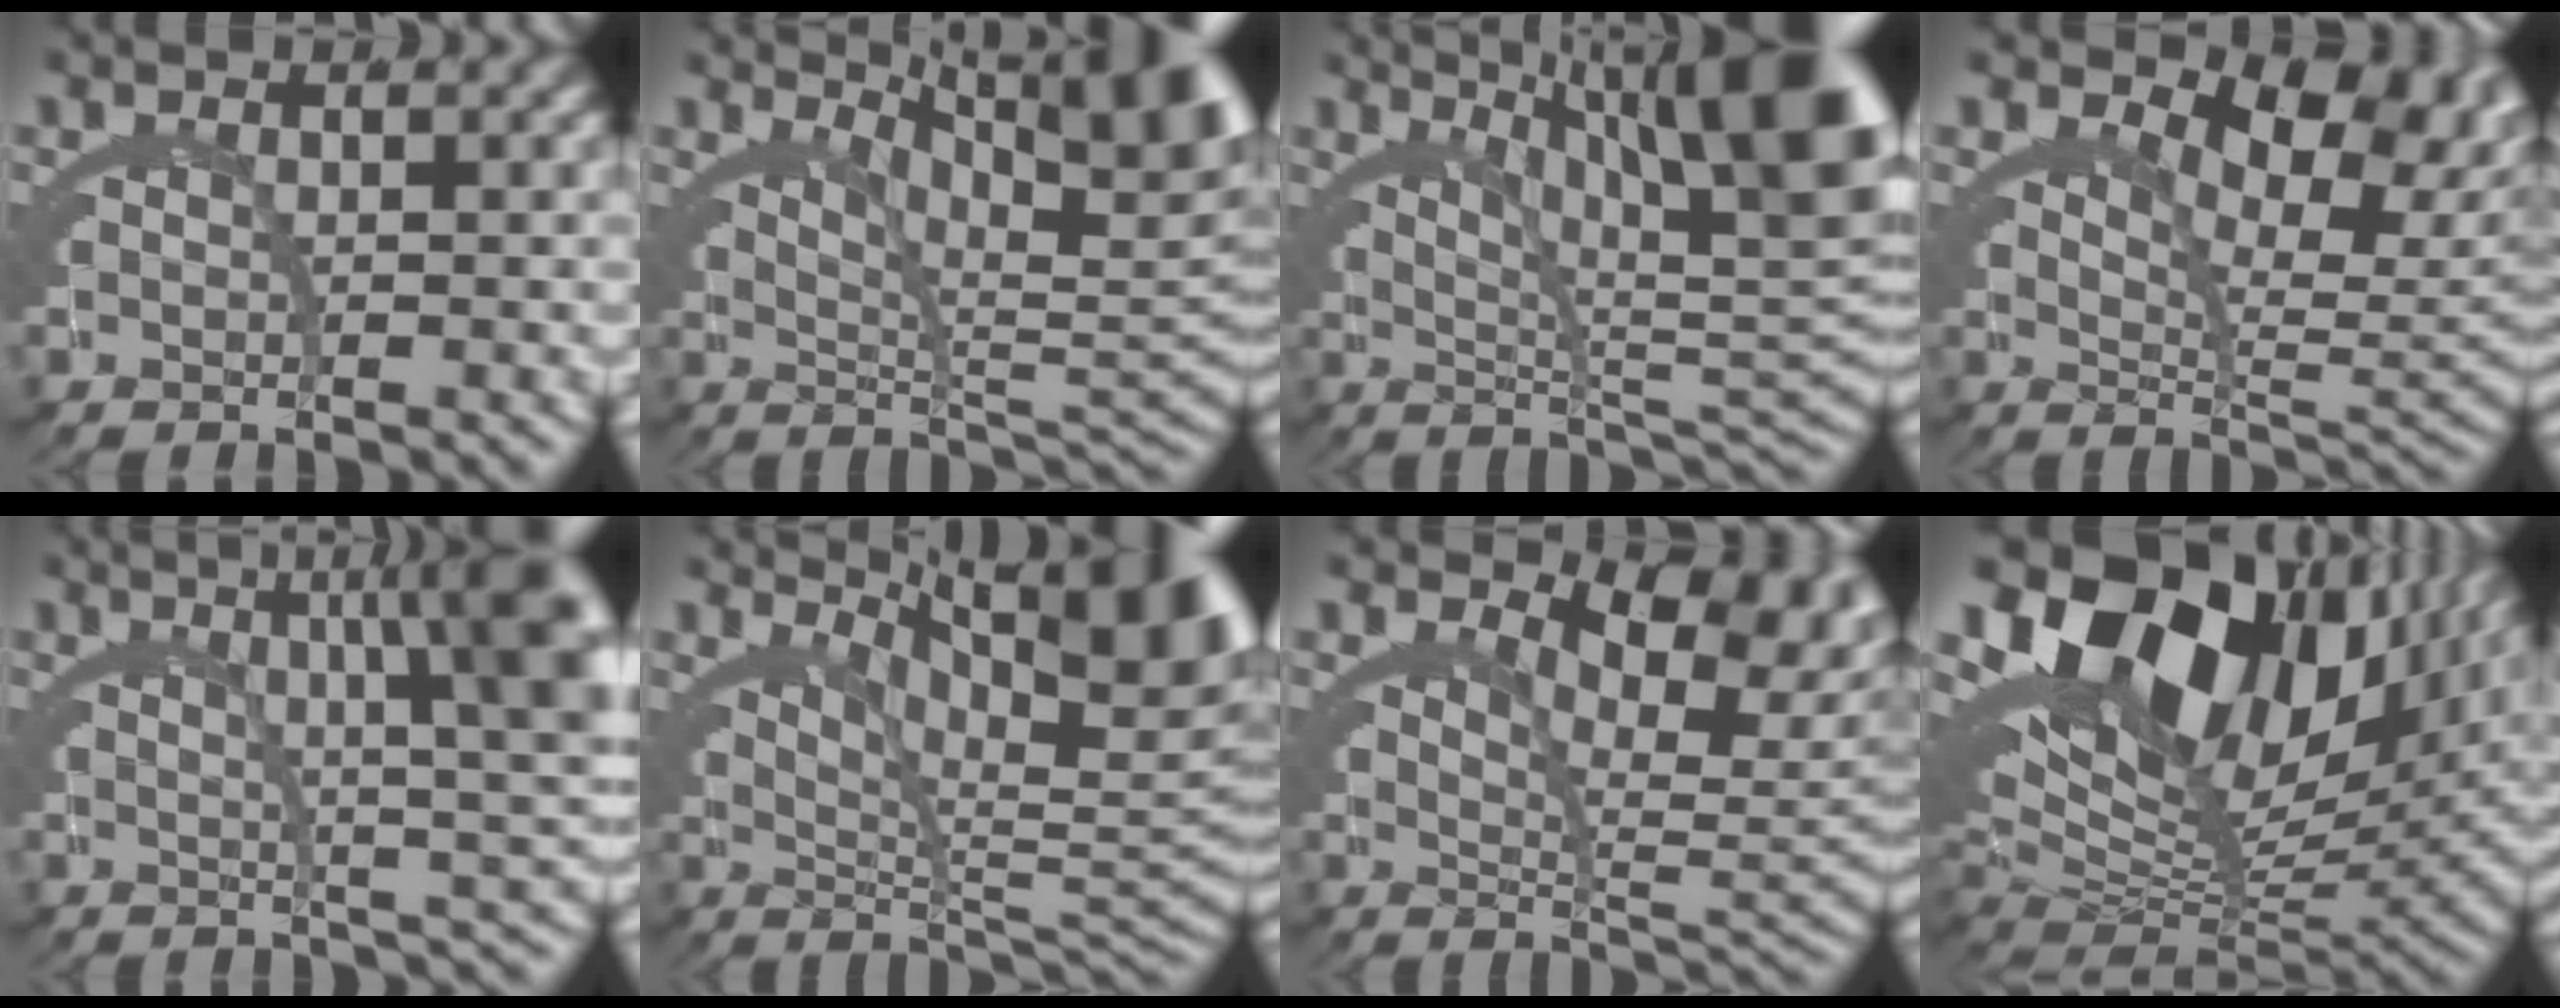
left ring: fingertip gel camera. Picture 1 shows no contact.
{"total": 10.1, "force": [4.2, 2.9, 8.7], "torque": [-0.083, 0.008, 0.058]}
{"total": 12.3, "force": [4.3, 4.0, 10.8], "torque": [-0.096, 0.017, 0.054]}
{"total": 9.4, "force": [3.4, 4.3, 7.7], "torque": [-0.091, -0.004, 0.054]}
{"total": 11.9, "force": [4.3, 3.9, 10.4], "torque": [-0.083, 0.026, 0.051]}
{"total": 10.2, "force": [3.9, 2.7, 9.0], "torque": [-0.088, 0.005, 0.054]}
{"total": 8.2, "force": [2.7, 3.2, 7.1], "torque": [-0.081, -0.007, 0.045]}
{"total": 23.0, "force": [5.5, 14.7, 16.8], "torque": [-0.288, 0.008, 0.076]}